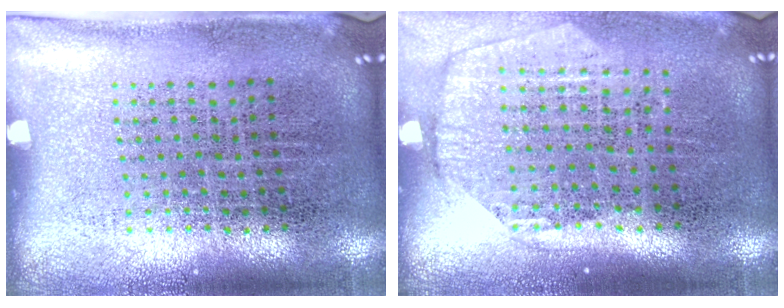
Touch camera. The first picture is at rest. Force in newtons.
{"total": 1.8, "press": 1.6, "slide": 0.8}